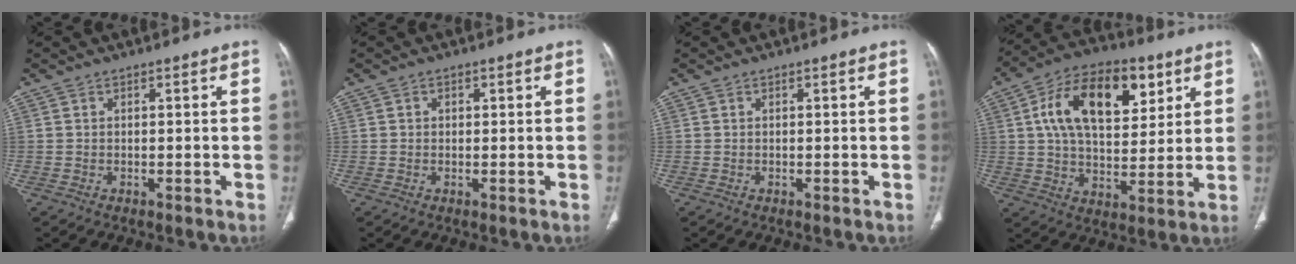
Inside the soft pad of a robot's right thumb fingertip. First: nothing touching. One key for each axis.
{"total": 0.8, "fx": 0.2, "fy": 0.7, "fz": 0.3, "tx": 0.002, "ty": 0.001, "tz": 0.002}
{"total": 0.0}
{"total": 19.7, "fx": 7.0, "fy": 11.2, "fz": 14.6, "tx": -0.208, "ty": -0.006, "tz": 0.112}